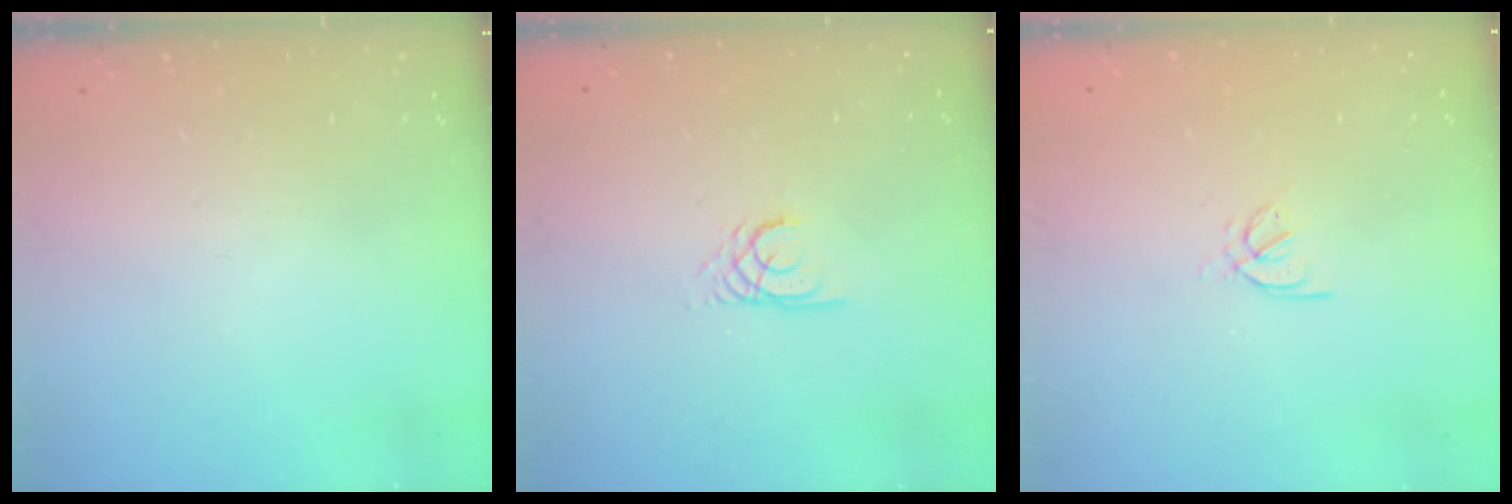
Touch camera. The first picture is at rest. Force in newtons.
{"total": 2.2, "press": 2.2, "slide": 0.3}
{"total": 2.4, "press": 2.4, "slide": 0.5}